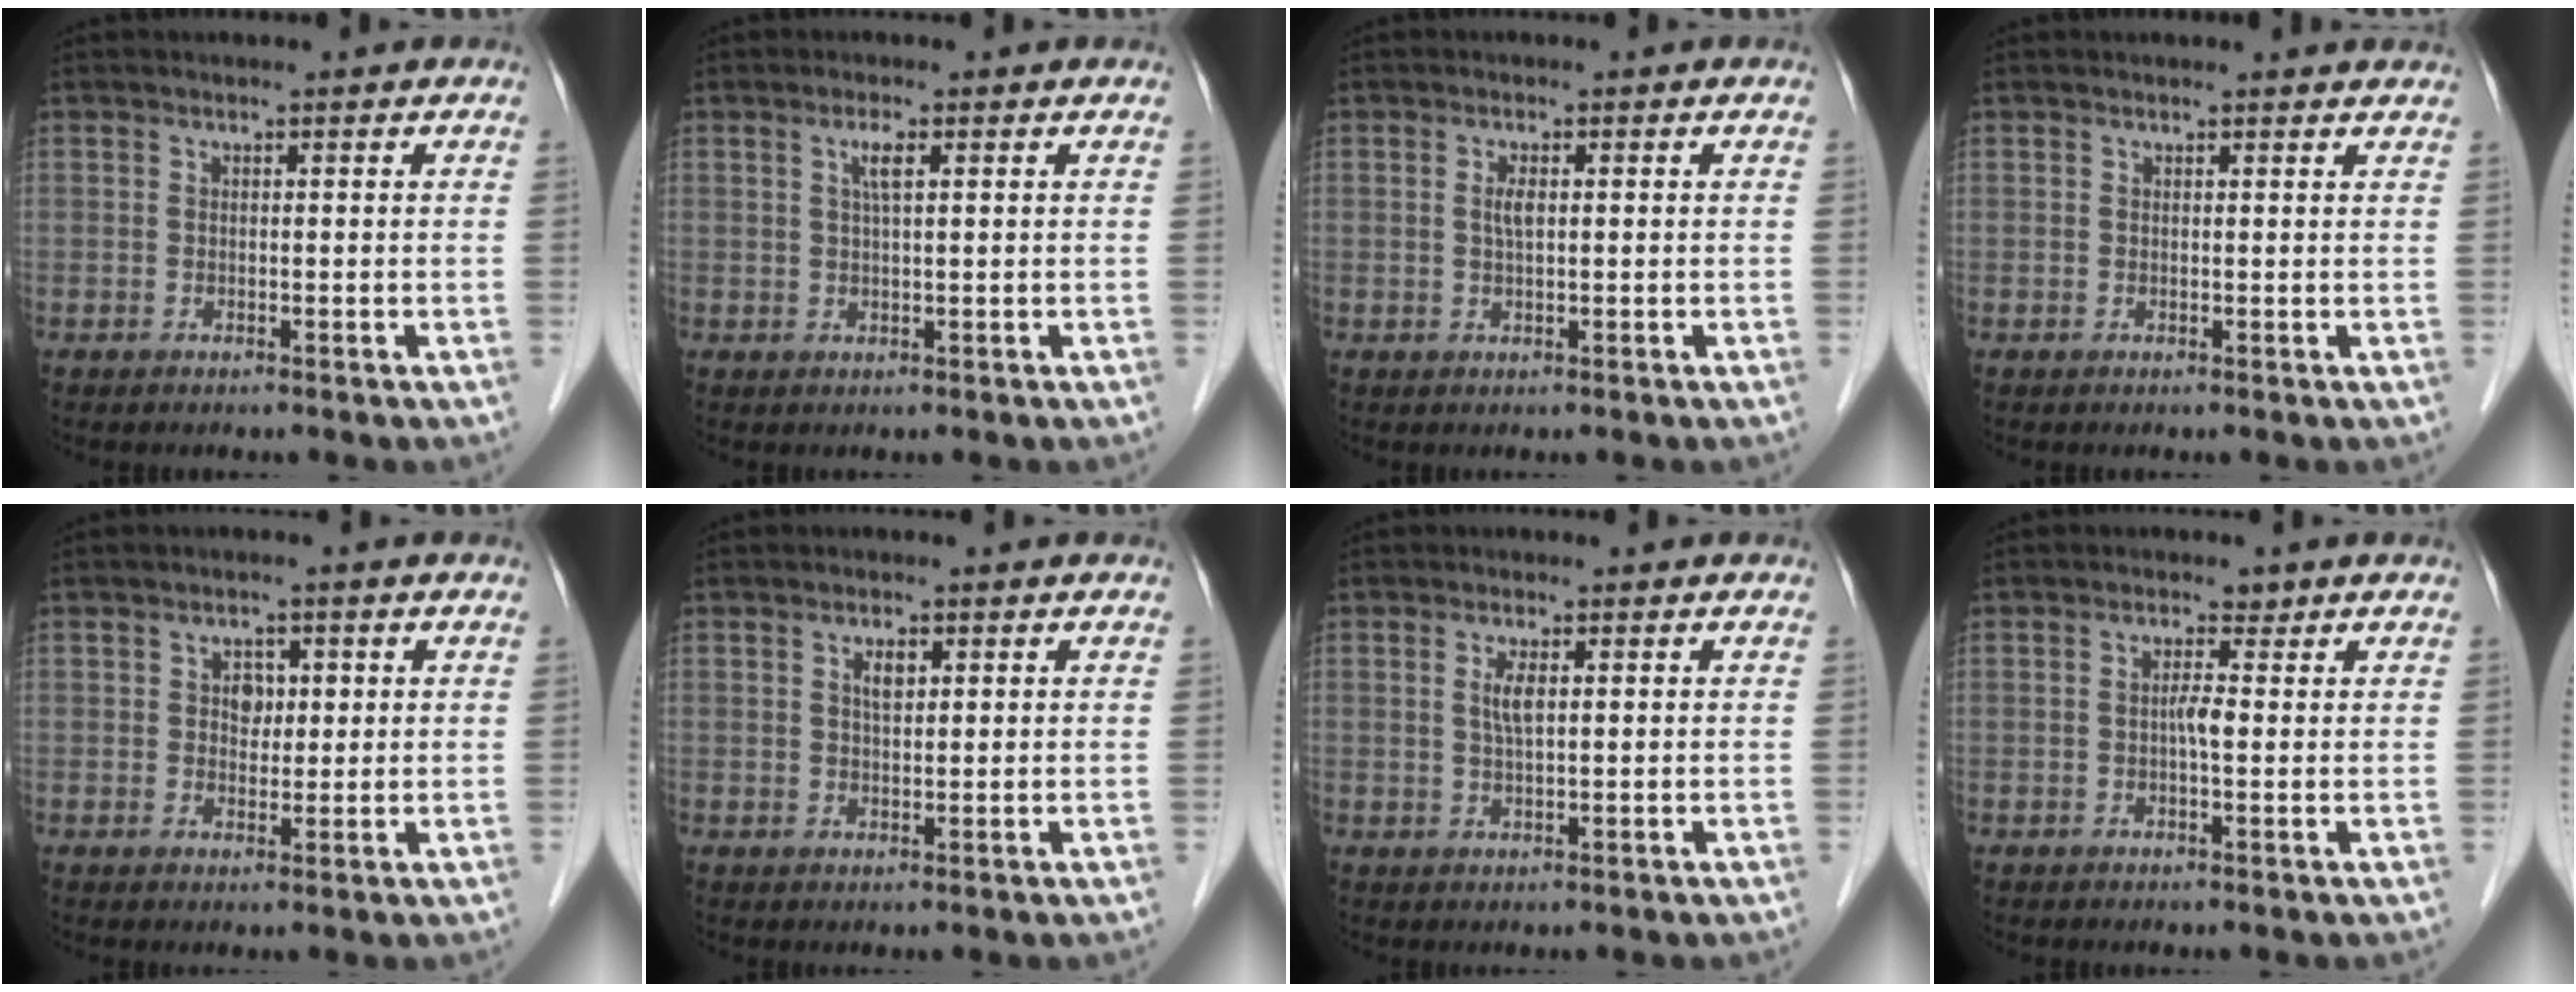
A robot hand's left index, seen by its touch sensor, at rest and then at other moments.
{"total": 2.2, "force": [0.8, 0.1, 2.0], "torque": [-0.042, 0.003, 0.015]}
{"total": 1.6, "force": [0.3, 0.4, 1.5], "torque": [-0.035, 0.000, 0.006]}
{"total": 2.8, "force": [2.8, 0.3, 0.4], "torque": [-0.011, 0.004, 0.022]}
{"total": 2.8, "force": [0.7, 2.0, 1.7], "torque": [-0.026, 0.006, 0.011]}
{"total": 2.1, "force": [0.8, 0.8, 1.7], "torque": [-0.033, 0.004, 0.016]}
{"total": 2.4, "force": [0.6, 0.5, 2.3], "torque": [-0.051, 0.000, 0.013]}
{"total": 1.7, "force": [0.3, 0.5, 1.6], "torque": [-0.033, 0.005, 0.003]}